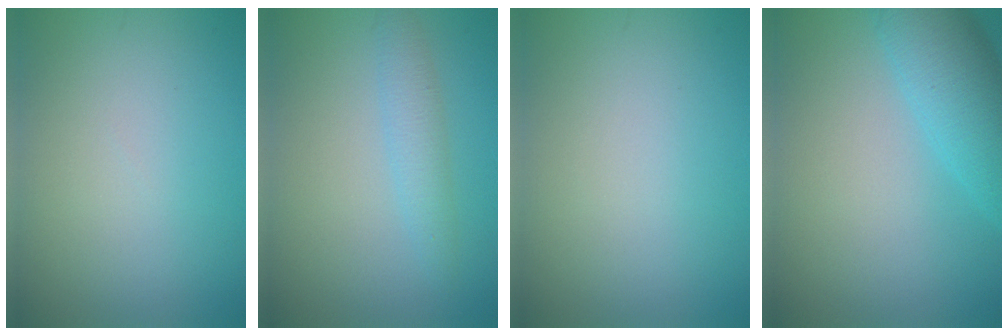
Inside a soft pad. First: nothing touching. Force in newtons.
{"total": 2.3, "press": 2.3, "slide": 0.1}
{"total": 0.0}
{"total": 5.8, "press": 5.8, "slide": 0.2}